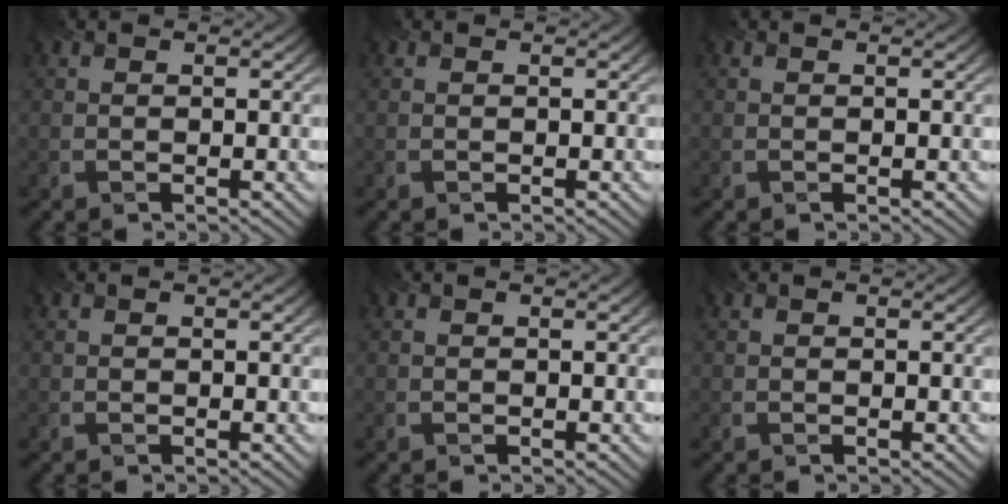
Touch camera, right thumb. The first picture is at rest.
{"total": 0.0}
{"total": 0.0}
{"total": 0.0}
{"total": 0.0}
{"total": 0.0}